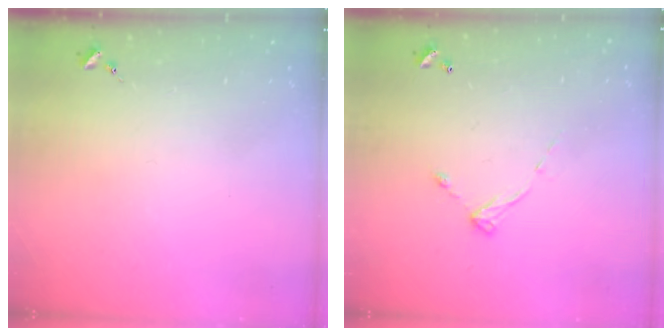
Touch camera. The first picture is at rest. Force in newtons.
{"total": 6.9, "press": 6.9, "slide": 0.5}